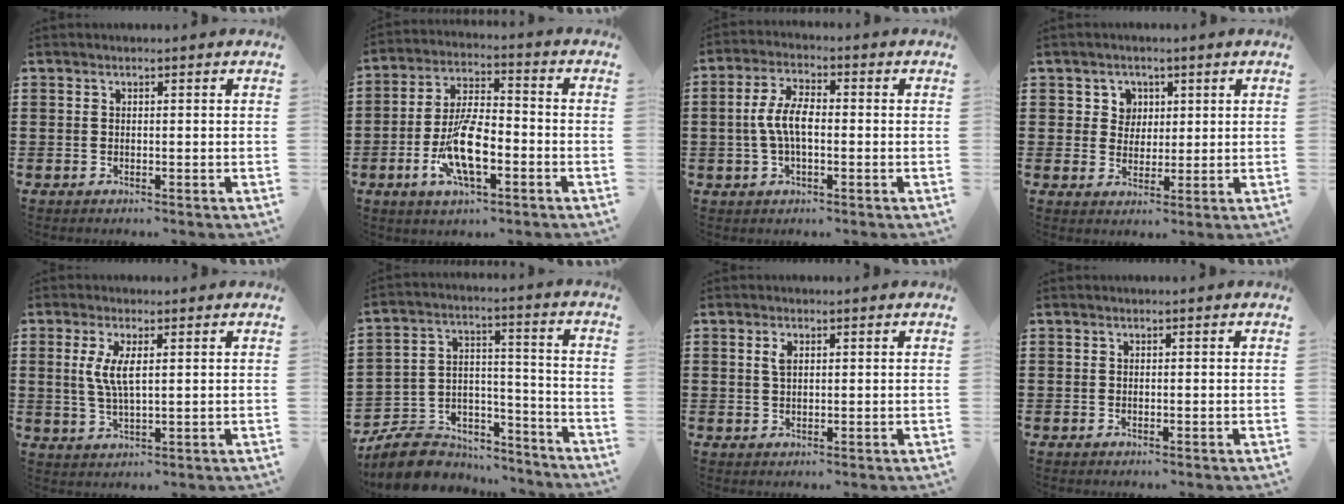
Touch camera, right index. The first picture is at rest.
{"total": 10.9, "force": [-3.6, 4.1, 9.4], "torque": [-0.197, -0.006, -0.065]}
{"total": 6.2, "force": [-0.6, 2.7, 5.6], "torque": [-0.127, -0.001, -0.019]}
{"total": 3.8, "force": [1.4, 3.5, 0.5], "torque": [-0.021, 0.010, 0.022]}
{"total": 5.0, "force": [1.2, 1.7, 4.6], "torque": [-0.101, 0.003, 0.016]}
{"total": 8.2, "force": [-6.9, 4.1, 1.5], "torque": [-0.041, 0.020, -0.131]}
{"total": 2.0, "force": [0.7, 1.0, 1.6], "torque": [-0.036, 0.005, 0.012]}
{"total": 0.0}